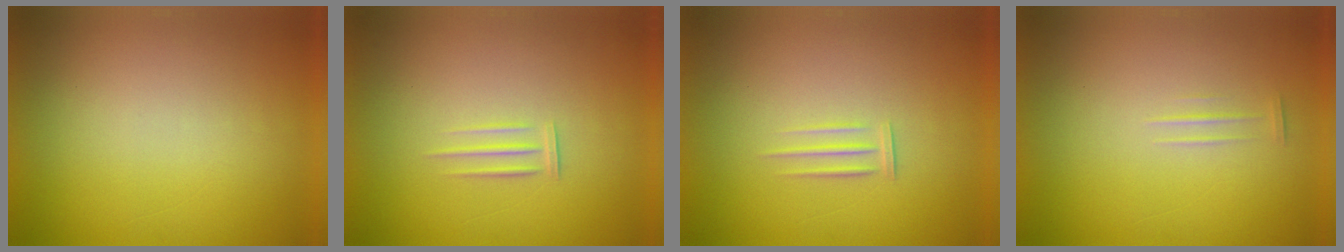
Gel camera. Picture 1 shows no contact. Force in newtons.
{"total": 1.9}
{"total": 1.7}
{"total": 1.1}